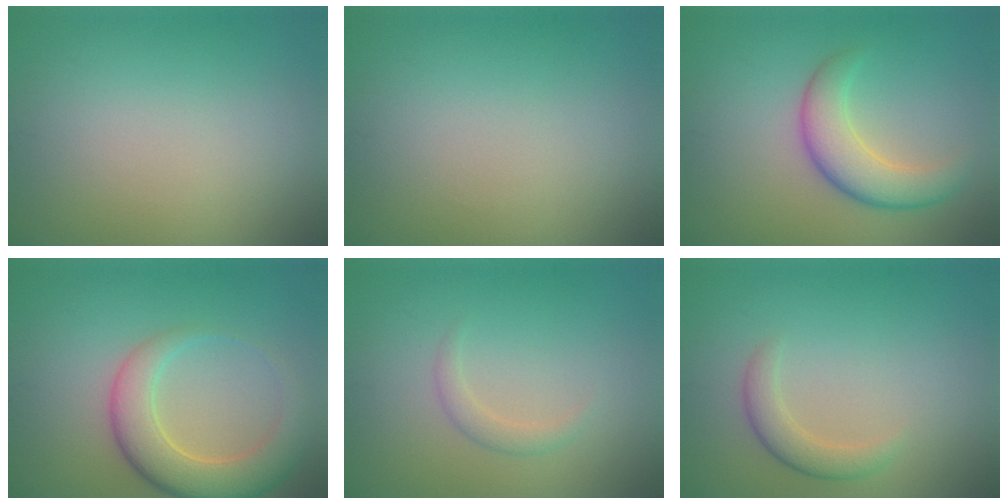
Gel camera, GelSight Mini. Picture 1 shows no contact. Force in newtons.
{"total": 0.0}
{"total": 4.6, "press": 4.6, "slide": 0.2}
{"total": 5.9, "press": 5.9, "slide": 0.6}
{"total": 1.3, "press": 1.3, "slide": 0.1}
{"total": 2.3, "press": 2.3, "slide": 0.2}